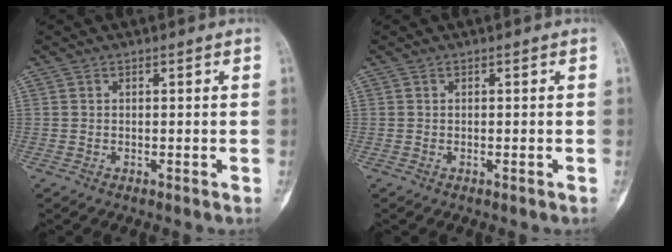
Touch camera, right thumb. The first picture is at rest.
{"total": 0.0}